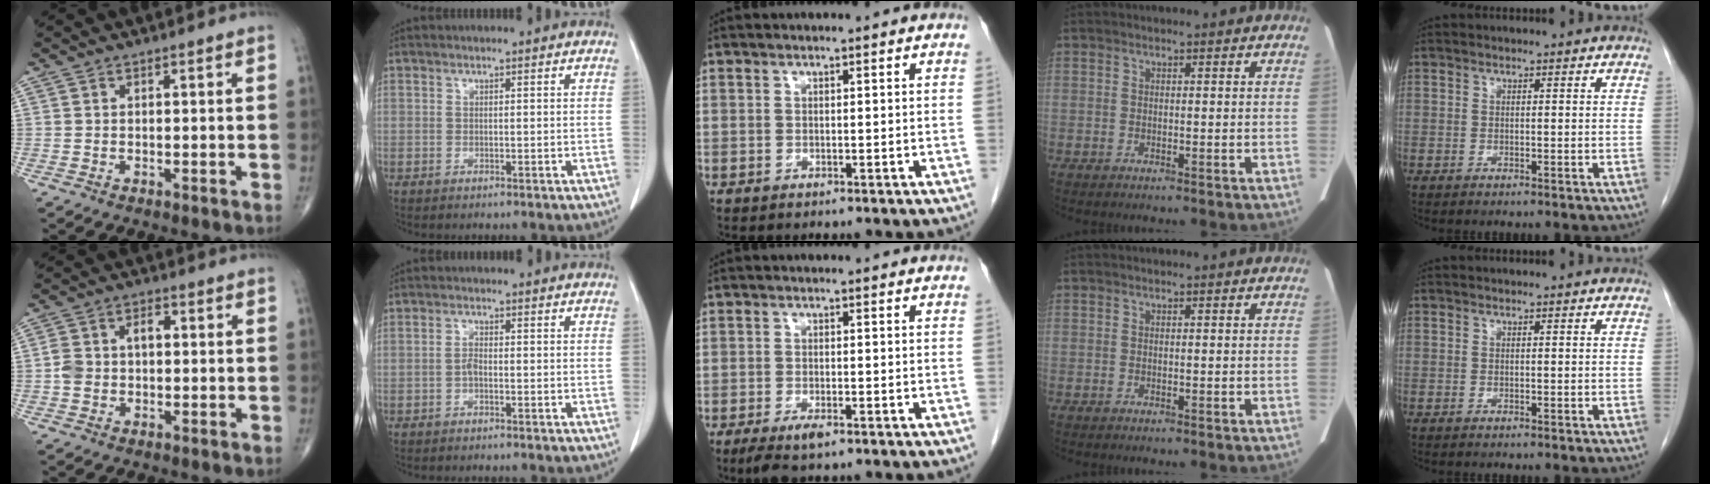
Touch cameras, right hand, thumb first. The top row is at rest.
{"thumb": {"total": 5.5, "force": [0.0, 3.8, 3.9], "torque": [-0.075, 0.028, -0.001]}, "index": {"total": 1.6, "force": [-0.3, 0.5, 1.5], "torque": [-0.024, 0.003, -0.008]}, "middle": {"total": 3.7, "force": [-2.3, 0.9, 2.7], "torque": [-0.055, -0.007, -0.038]}}